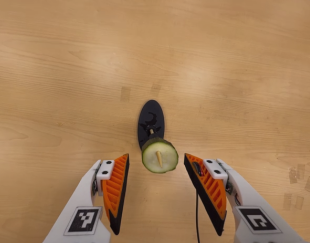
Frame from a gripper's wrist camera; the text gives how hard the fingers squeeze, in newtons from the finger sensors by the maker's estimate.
{"total": 0.0}